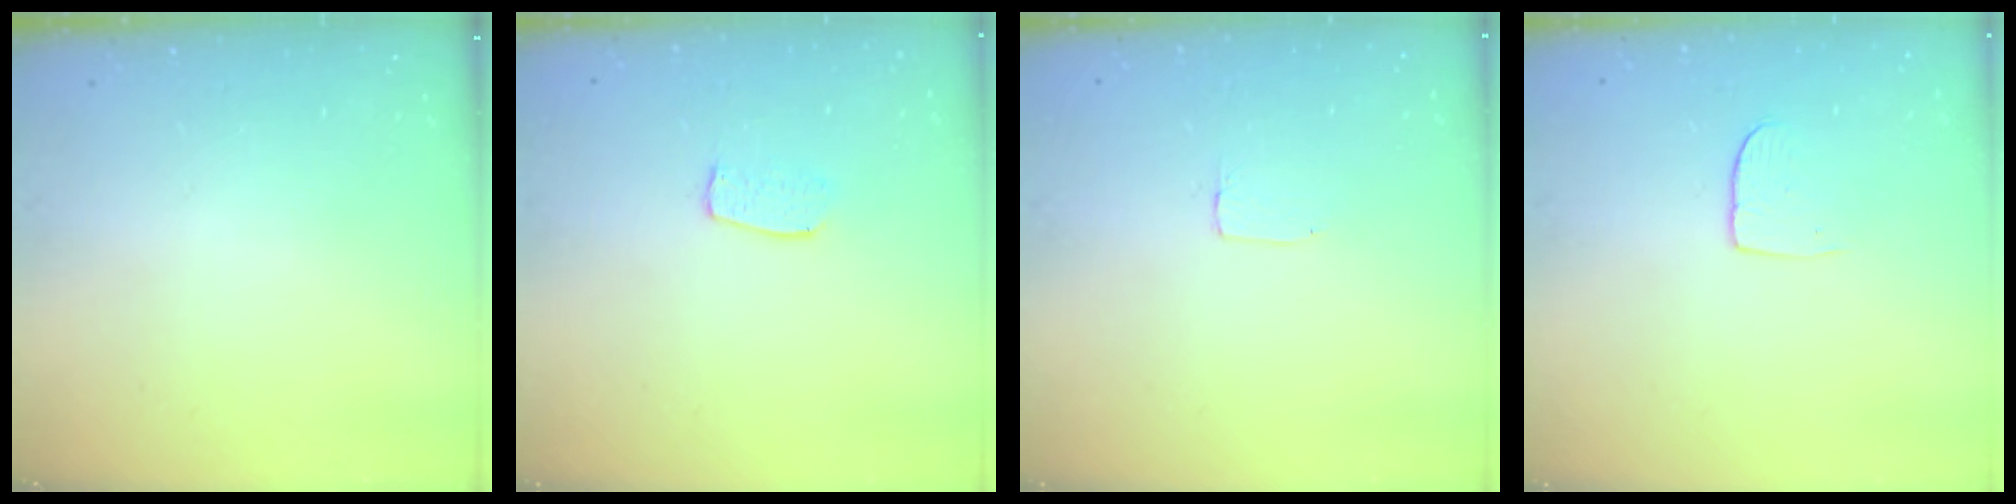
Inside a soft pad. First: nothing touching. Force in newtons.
{"total": 5.9, "press": 5.9, "slide": 0.3}
{"total": 2.0, "press": 2.0, "slide": 0.0}
{"total": 4.1, "press": 4.1, "slide": 0.3}